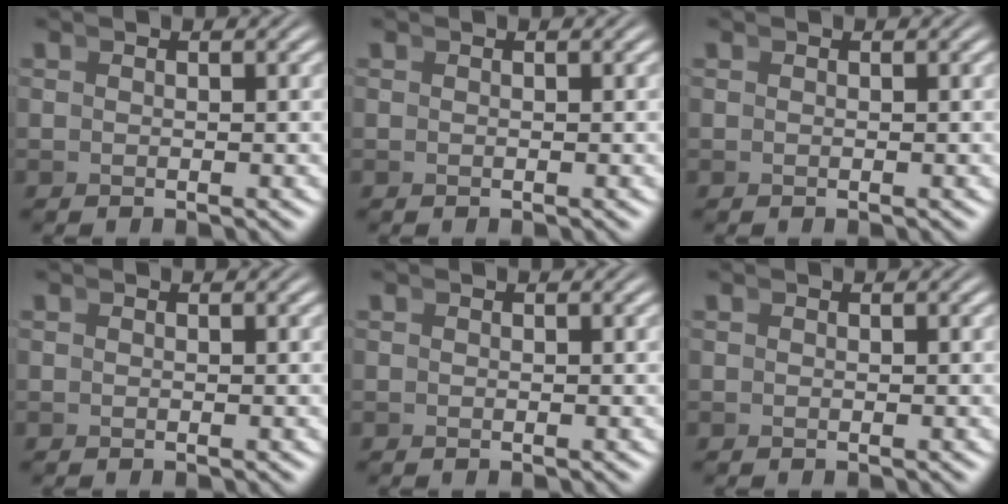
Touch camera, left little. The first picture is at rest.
{"total": 0.0}
{"total": 0.0}
{"total": 0.0}
{"total": 0.0}
{"total": 0.0}